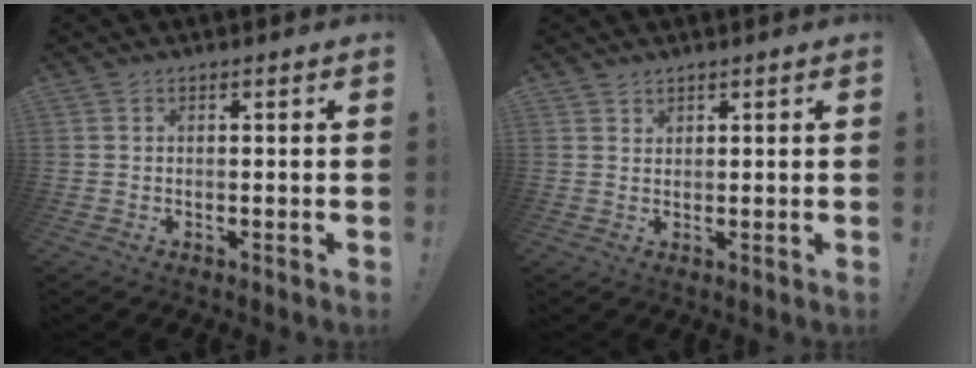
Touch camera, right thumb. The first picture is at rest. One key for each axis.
{"total": 0.8, "fx": 0.7, "fy": 0.4, "fz": 0.0, "tx": 0.005, "ty": -0.002, "tz": 0.013}